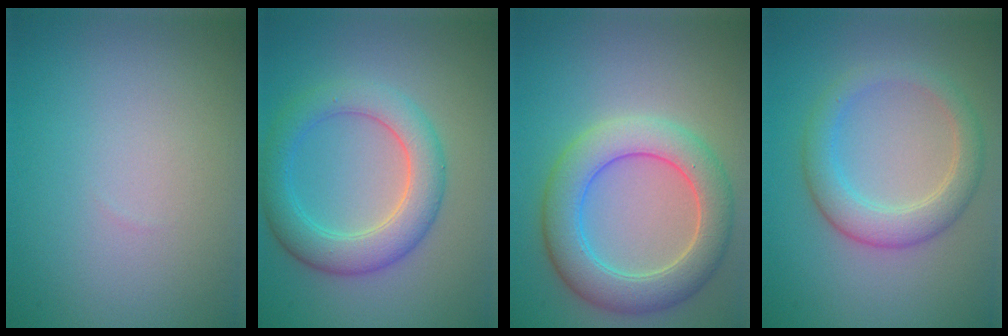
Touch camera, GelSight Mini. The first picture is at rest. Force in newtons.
{"total": 5.2, "press": 5.2, "slide": 0.1}
{"total": 6.3, "press": 6.3, "slide": 0.5}
{"total": 3.7, "press": 3.7, "slide": 0.3}